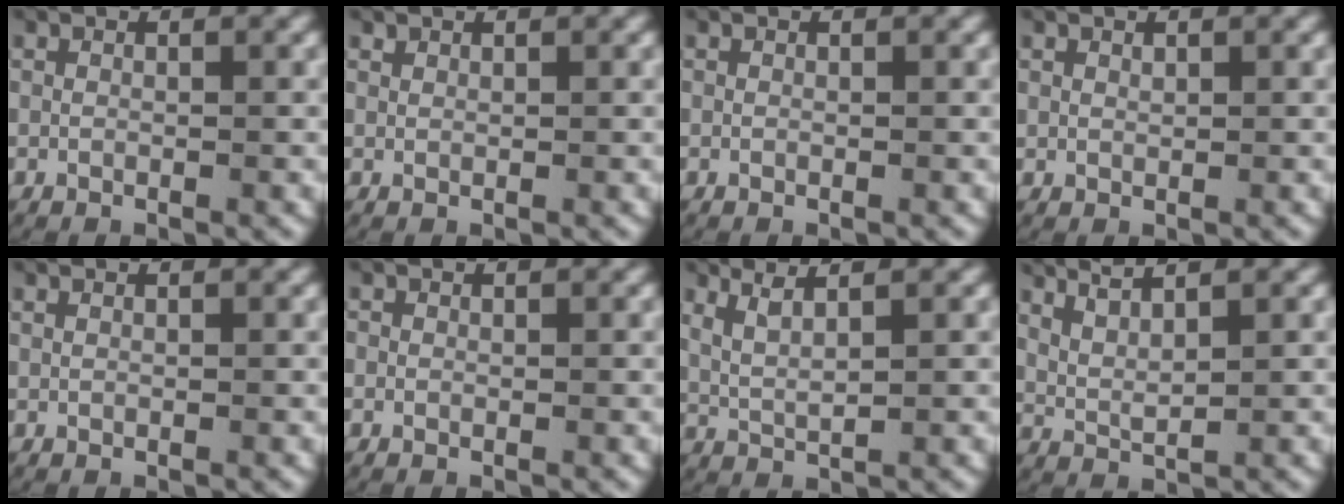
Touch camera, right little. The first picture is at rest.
{"total": 0.6, "force": [0.5, 0.1, 0.1], "torque": [-0.002, -0.002, 0.014]}
{"total": 0.0}
{"total": 0.6, "force": [0.4, 0.4, 0.2], "torque": [-0.006, -0.004, 0.016]}
{"total": 0.0}
{"total": 0.6, "force": [-0.1, 0.5, 0.2], "torque": [-0.004, -0.003, -0.001]}
{"total": 3.0, "force": [1.4, 1.6, 2.1], "torque": [-0.053, -0.004, 0.030]}
{"total": 3.8, "force": [2.3, 1.8, 2.4], "torque": [-0.056, -0.006, 0.044]}